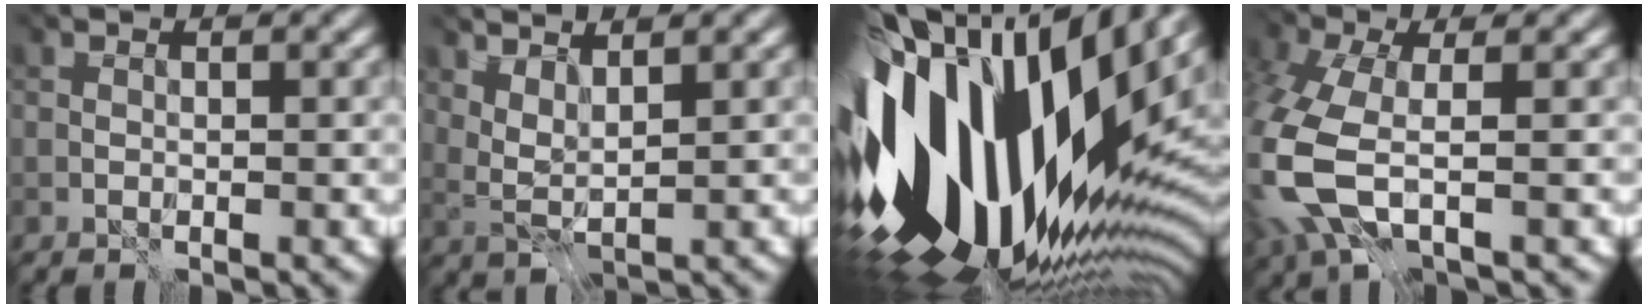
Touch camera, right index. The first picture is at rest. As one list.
[{"total": 2.2, "force": [2.0, 0.1, 1.0], "torque": [-0.030, 0.000, 0.042]}, {"total": 18.3, "force": [0.4, 10.3, 15.0], "torque": [-0.273, -0.019, 0.002]}, {"total": 7.6, "force": [-1.5, 3.9, 6.3], "torque": [-0.190, -0.019, -0.039]}]